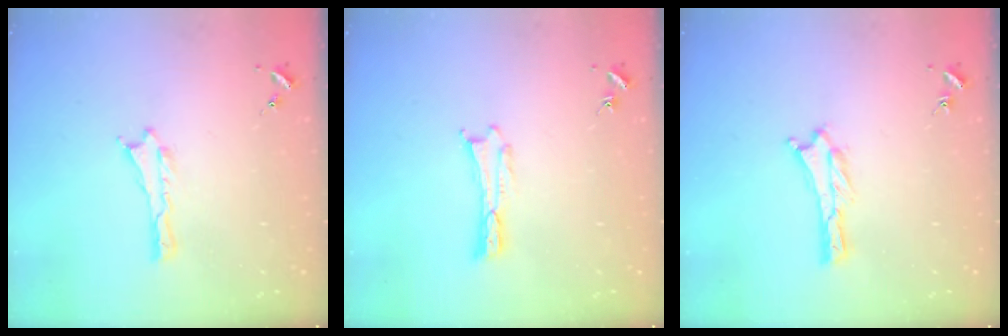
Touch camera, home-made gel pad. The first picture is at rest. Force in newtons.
{"total": 0.0}
{"total": 0.0}